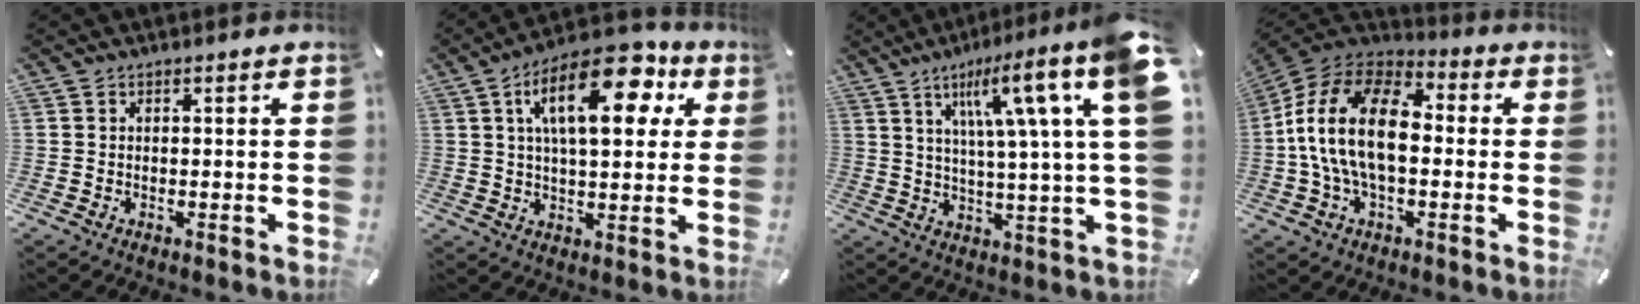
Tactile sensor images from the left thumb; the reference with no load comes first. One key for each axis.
{"total": 19.1, "fx": 7.6, "fy": 9.0, "fz": 15.0, "tx": -0.237, "ty": -0.018, "tz": 0.117}
{"total": 18.2, "fx": 7.4, "fy": 2.8, "fz": 16.4, "tx": -0.251, "ty": -0.037, "tz": 0.098}
{"total": 19.3, "fx": -1.4, "fy": 11.8, "fz": 15.3, "tx": -0.322, "ty": 0.021, "tz": -0.028}